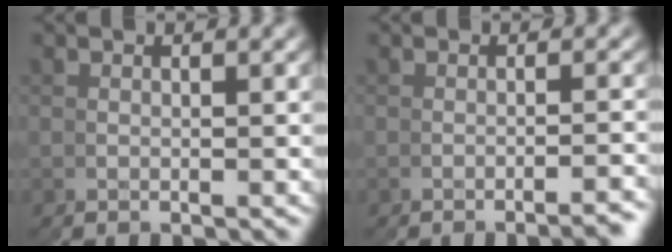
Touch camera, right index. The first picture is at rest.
{"total": 2.0, "force": [-1.2, -1.4, -0.7], "torque": [0.007, 0.012, -0.023]}